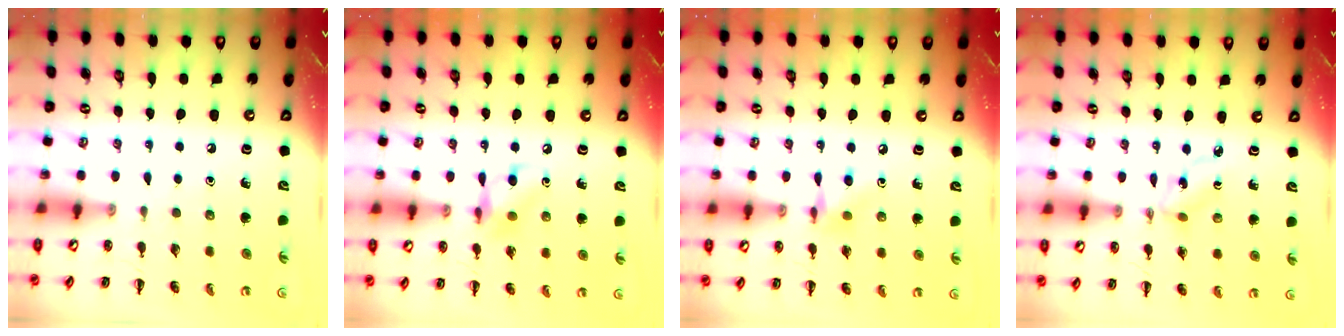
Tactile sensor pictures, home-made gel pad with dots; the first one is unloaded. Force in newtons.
{"total": 9.7, "press": 9.6, "slide": 1.3}
{"total": 6.2, "press": 6.2, "slide": 0.3}
{"total": 3.2, "press": 3.1, "slide": 0.7}